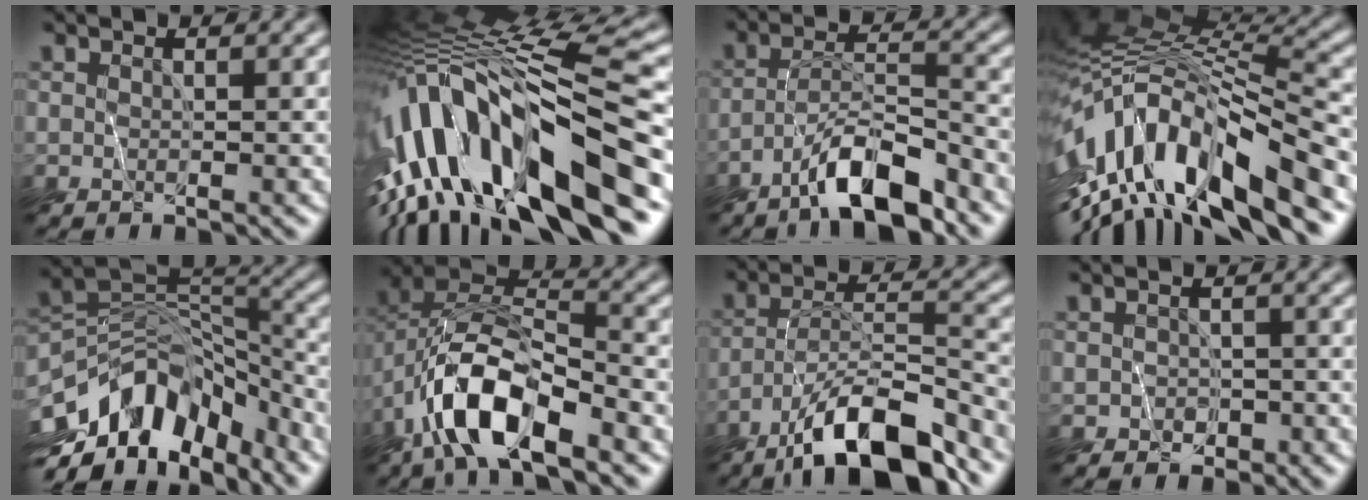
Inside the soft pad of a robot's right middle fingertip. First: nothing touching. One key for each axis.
{"total": 16.2, "fx": -5.6, "fy": 5.0, "fz": 14.3, "tx": -0.256, "ty": 0.022, "tz": -0.100}
{"total": 6.4, "fx": -5.2, "fy": 0.9, "fz": 3.7, "tx": -0.064, "ty": 0.005, "tz": -0.097}
{"total": 13.9, "fx": -6.1, "fy": 4.6, "fz": 11.6, "tx": -0.218, "ty": 0.012, "tz": -0.113}
{"total": 10.1, "fx": -6.4, "fy": 5.5, "fz": 5.5, "tx": -0.096, "ty": 0.016, "tz": -0.120}
{"total": 8.9, "fx": -5.3, "fy": 3.1, "fz": 6.5, "tx": -0.127, "ty": 0.011, "tz": -0.104}
{"total": 9.8, "fx": -7.6, "fy": 1.8, "fz": 5.9, "tx": -0.097, "ty": 0.012, "tz": -0.141}
{"total": 1.2, "fx": -1.0, "fy": 0.7, "fz": 0.2, "tx": -0.001, "ty": -0.006, "tz": -0.020}